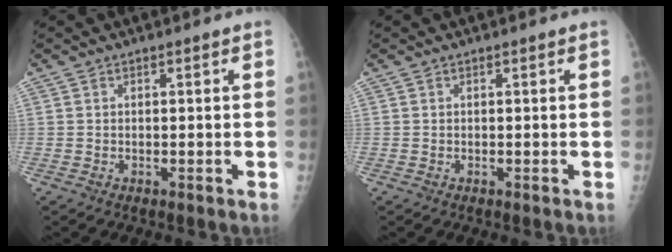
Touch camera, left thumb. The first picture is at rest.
{"total": 0.0}